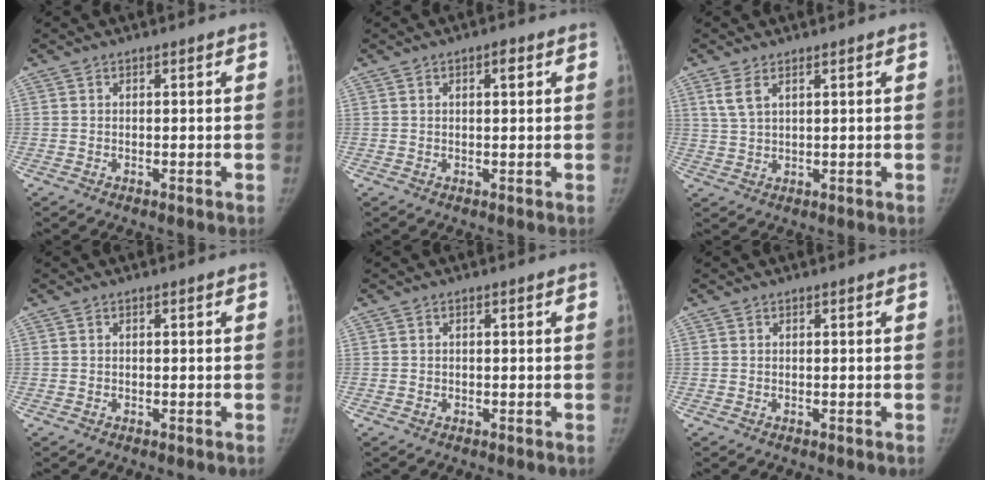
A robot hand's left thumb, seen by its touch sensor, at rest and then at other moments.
{"total": 2.1, "force": [0.9, 0.8, 1.8], "torque": [-0.022, 0.000, 0.011]}
{"total": 3.8, "force": [2.0, 1.6, 2.7], "torque": [-0.059, 0.001, 0.049]}
{"total": 0.0}
{"total": 0.0}
{"total": 0.0}